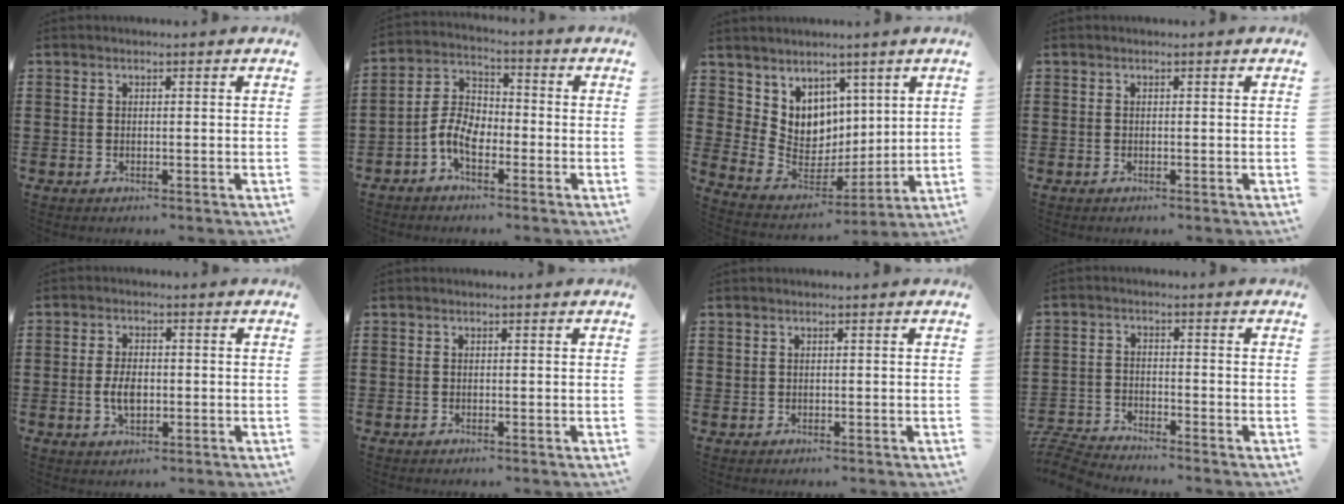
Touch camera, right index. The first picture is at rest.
{"total": 6.2, "force": [-2.9, 3.4, 4.2], "torque": [-0.111, 0.004, -0.065]}
{"total": 6.9, "force": [4.0, 5.5, -0.4], "torque": [-0.040, -0.045, 0.082]}
{"total": 0.0}
{"total": 4.1, "force": [-0.6, 2.2, 3.5], "torque": [-0.071, 0.001, -0.011]}
{"total": 0.0}
{"total": 0.6, "force": [0.4, 0.5, 0.1], "torque": [-0.003, 0.002, 0.008]}
{"total": 4.5, "force": [-4.5, 0.2, 0.4], "torque": [-0.030, -0.005, -0.099]}